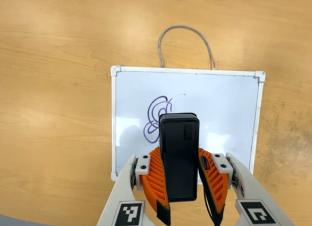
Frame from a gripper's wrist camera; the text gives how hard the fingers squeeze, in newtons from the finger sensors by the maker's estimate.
{"total": 6.9, "left": 5.9, "right": 8.0}